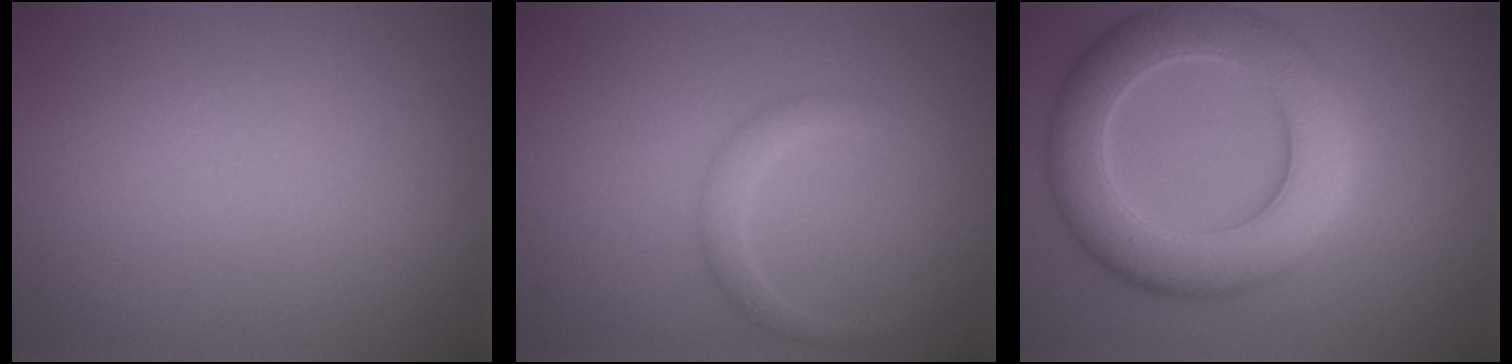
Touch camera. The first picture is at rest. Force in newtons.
{"total": 1.7, "press": 1.7, "slide": 0.1}
{"total": 8.5, "press": 8.4, "slide": 0.4}